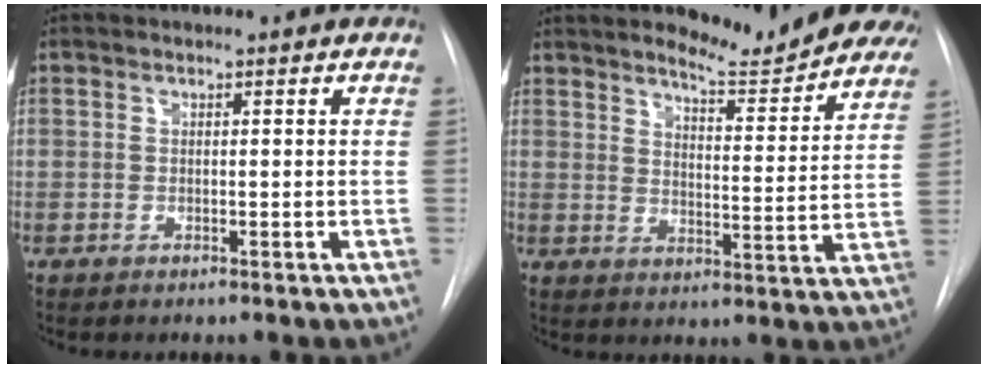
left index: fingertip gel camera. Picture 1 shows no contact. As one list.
[{"total": 11.5, "force": [10.9, 1.1, 3.5], "torque": [-0.041, -0.029, 0.137]}]